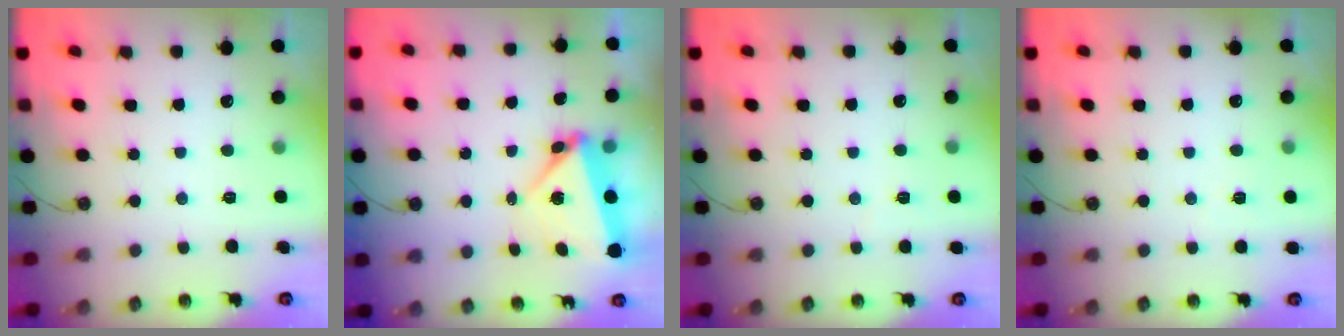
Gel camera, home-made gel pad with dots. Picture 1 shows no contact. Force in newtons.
{"total": 5.8, "press": 5.1, "slide": 2.8}
{"total": 2.9, "press": 1.5, "slide": 2.5}
{"total": 10.4, "press": 2.6, "slide": 10.0}